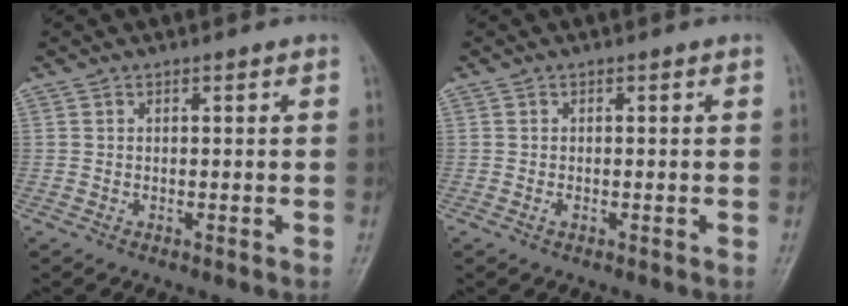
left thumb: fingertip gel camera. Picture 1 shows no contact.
{"total": 0.6, "force": [-0.4, 0.3, 0.3], "torque": [-0.009, -0.001, -0.008]}